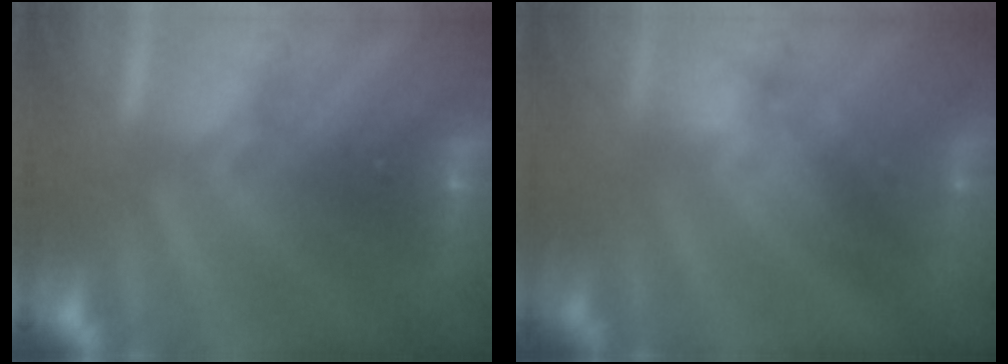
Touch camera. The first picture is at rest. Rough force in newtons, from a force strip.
{"total": 2.7}